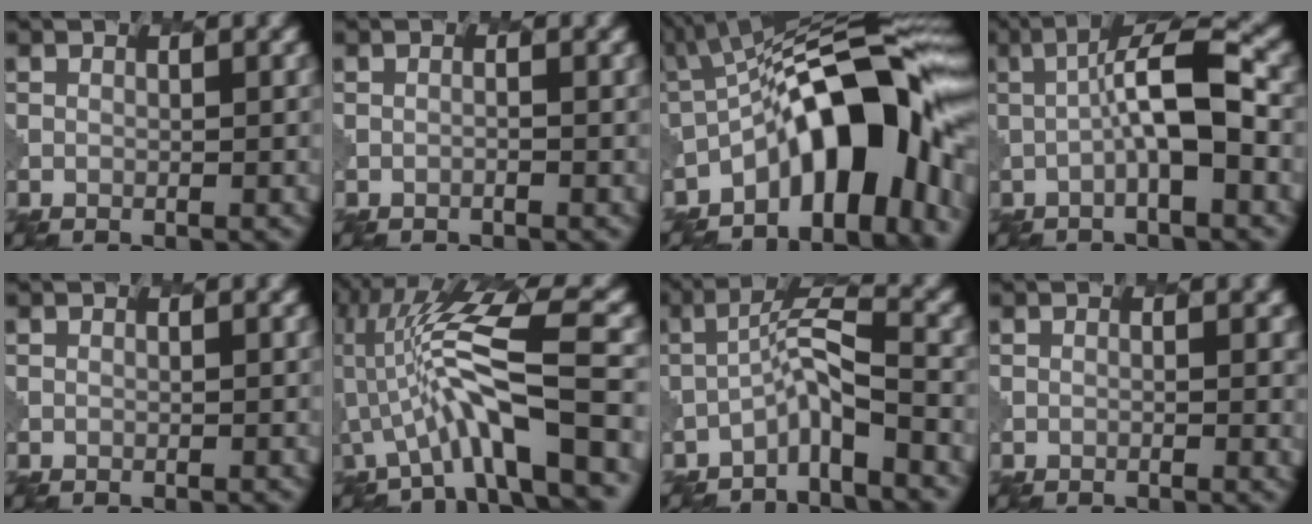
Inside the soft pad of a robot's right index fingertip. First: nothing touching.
{"total": 0.5, "force": [-0.1, -0.4, -0.3], "torque": [0.008, 0.004, -0.011]}
{"total": 13.6, "force": [-4.2, 4.9, 11.9], "torque": [-0.148, 0.027, -0.084]}
{"total": 5.8, "force": [-0.5, 0.8, 5.7], "torque": [-0.093, 0.021, -0.020]}
{"total": 0.0}
{"total": 8.3, "force": [-1.8, 1.3, 8.0], "torque": [-0.147, 0.025, -0.042]}
{"total": 3.1, "force": [-2.1, -0.1, 2.3], "torque": [-0.043, 0.017, -0.052]}
{"total": 1.5, "force": [0.1, 0.9, 1.2], "torque": [0.007, 0.012, -0.002]}